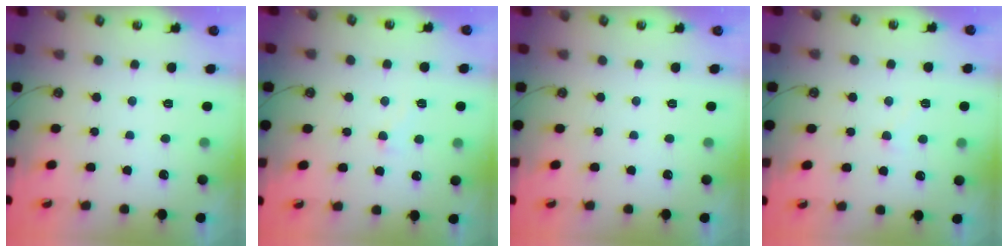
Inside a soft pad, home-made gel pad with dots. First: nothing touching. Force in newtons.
{"total": 2.7, "press": 2.5, "slide": 0.9}
{"total": 0.0}
{"total": 5.3, "press": 5.3, "slide": 0.4}